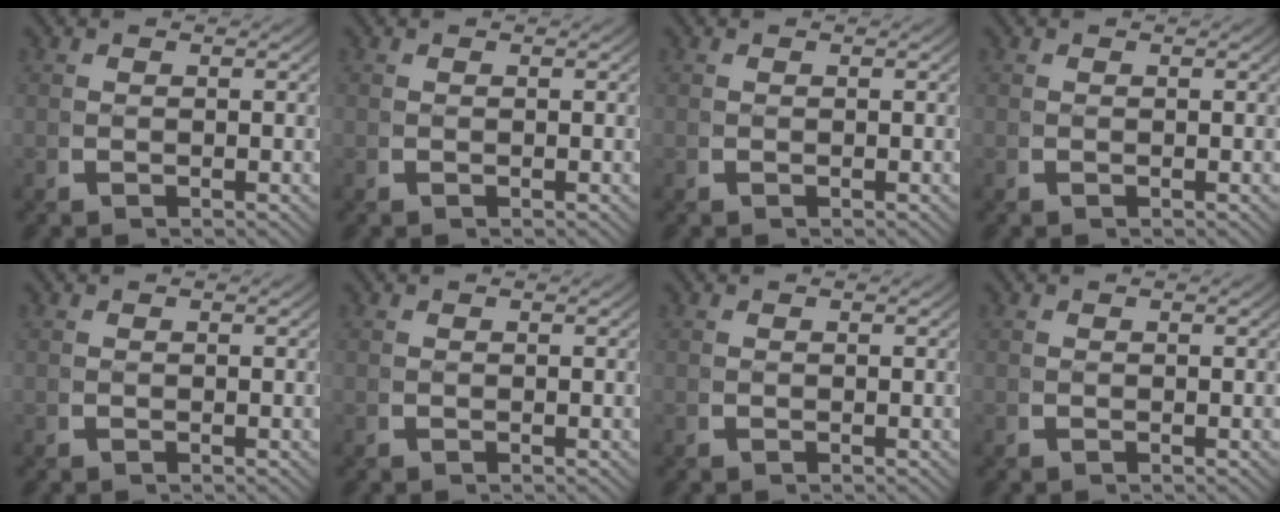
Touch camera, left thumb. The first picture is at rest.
{"total": 0.0}
{"total": 0.0}
{"total": 0.0}
{"total": 0.0}
{"total": 0.0}
{"total": 0.0}
{"total": 0.0}